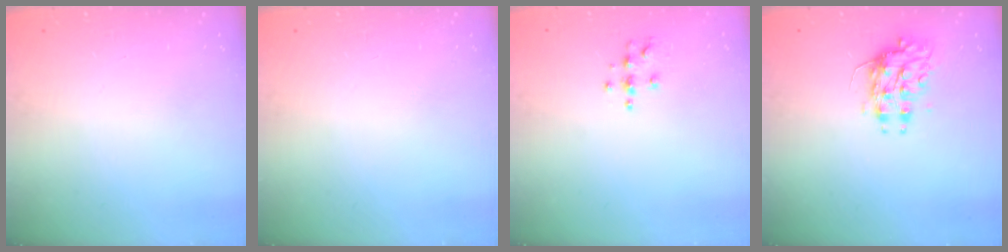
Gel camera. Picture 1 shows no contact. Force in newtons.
{"total": 0.0}
{"total": 4.0, "press": 4.0, "slide": 0.3}
{"total": 8.3, "press": 8.2, "slide": 0.6}